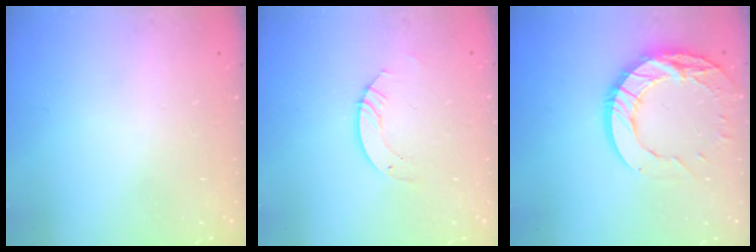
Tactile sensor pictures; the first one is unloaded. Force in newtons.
{"total": 4.4, "press": 4.4, "slide": 0.1}
{"total": 14.4, "press": 14.4, "slide": 0.7}